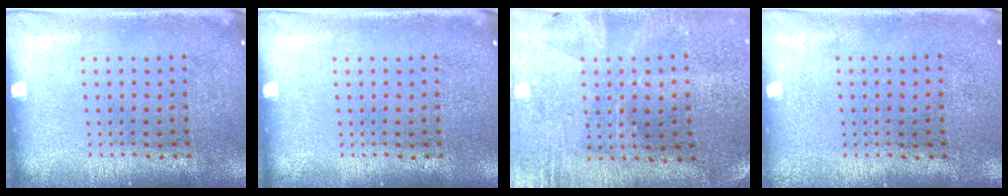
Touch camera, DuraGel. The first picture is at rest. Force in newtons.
{"total": 0.0}
{"total": 0.5, "press": 0.3, "slide": 0.4}
{"total": 0.0}